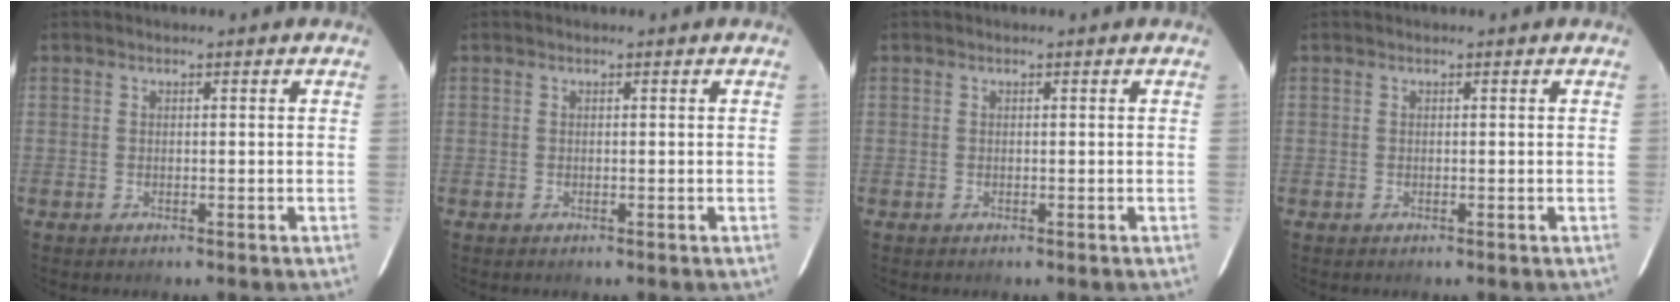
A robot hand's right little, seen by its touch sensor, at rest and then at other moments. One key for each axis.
{"total": 0.0}
{"total": 0.0}
{"total": 0.0}